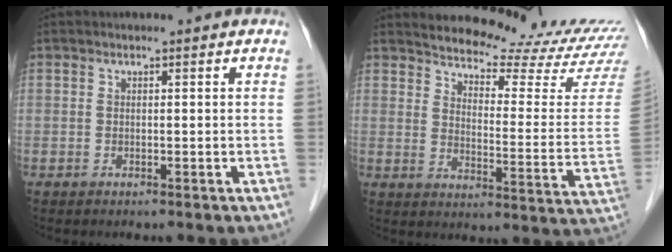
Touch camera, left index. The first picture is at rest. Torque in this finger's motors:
{"motor_torque": [0.92, -1.22, 0.06, -0.02]}